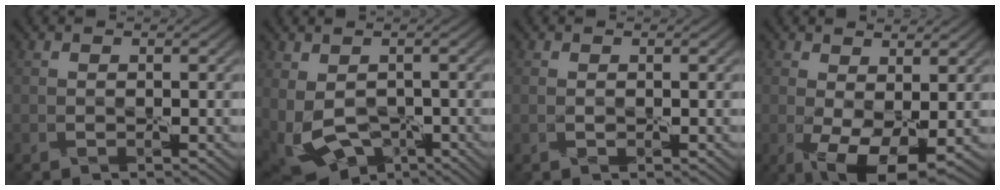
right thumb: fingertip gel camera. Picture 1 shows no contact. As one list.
[{"total": 9.3, "force": [-2.1, 6.4, 6.4], "torque": [-0.149, -0.041, -0.018]}, {"total": 0.9, "force": [-0.1, 0.6, 0.7], "torque": [-0.018, -0.002, 0.001]}, {"total": 7.2, "force": [-1.1, 3.4, 6.3], "torque": [-0.130, -0.017, -0.009]}]